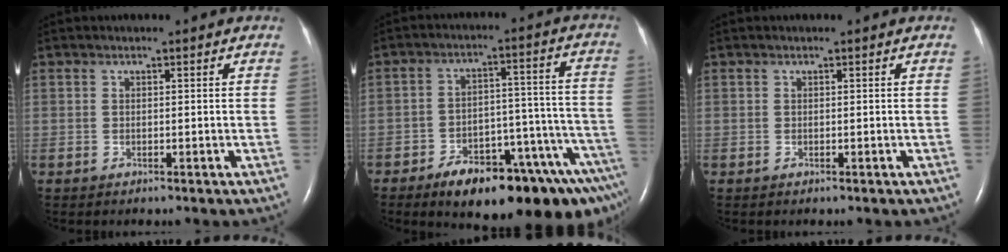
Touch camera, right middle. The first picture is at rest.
{"total": 18.8, "force": [-13.3, 4.7, 12.5], "torque": [-0.087, 0.042, -0.184]}
{"total": 0.0}